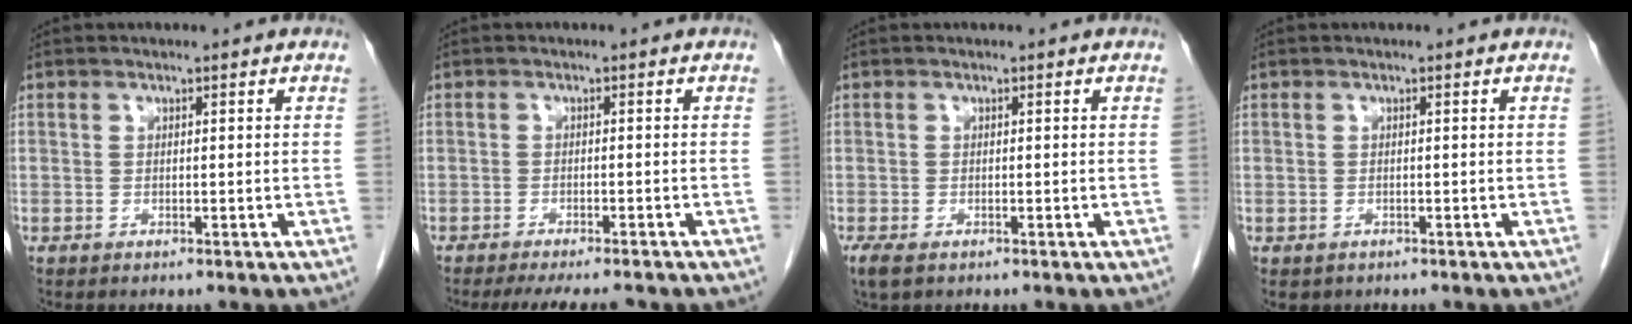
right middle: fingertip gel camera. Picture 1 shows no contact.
{"total": 8.5, "force": [-7.3, 1.2, 4.0], "torque": [-0.054, -0.015, -0.100]}
{"total": 2.9, "force": [-1.8, 1.2, 1.8], "torque": [-0.043, -0.010, -0.027]}
{"total": 1.3, "force": [-0.8, 1.0, 0.3], "torque": [-0.009, 0.001, -0.004]}